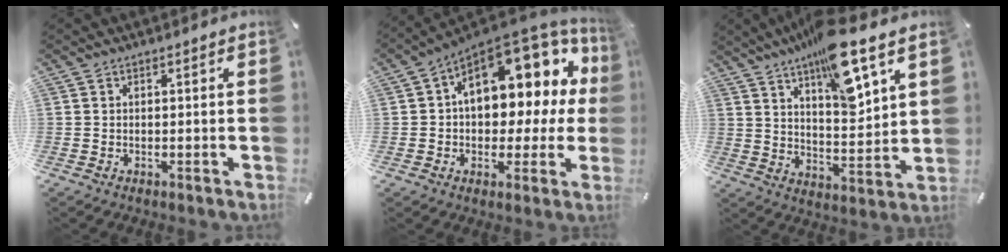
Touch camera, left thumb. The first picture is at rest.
{"total": 15.4, "force": [6.0, 9.8, 10.3], "torque": [-0.124, -0.062, 0.098]}
{"total": 15.1, "force": [10.5, 4.5, 9.9], "torque": [-0.156, -0.061, 0.175]}